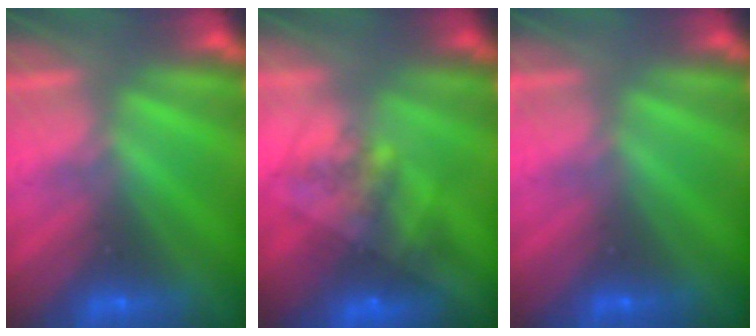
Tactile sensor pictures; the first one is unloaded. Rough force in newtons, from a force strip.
{"total": 5.6}
{"total": 2.4}